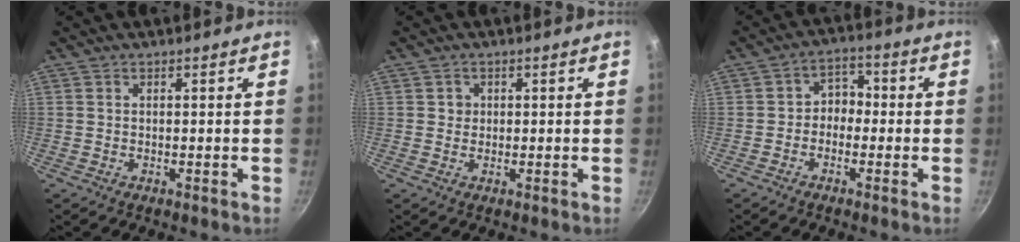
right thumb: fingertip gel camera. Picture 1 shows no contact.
{"total": 1.5, "force": [0.2, 1.5, 0.3], "torque": [0.005, 0.001, 0.001]}
{"total": 4.6, "force": [-1.1, 3.6, 2.5], "torque": [-0.004, 0.027, -0.030]}